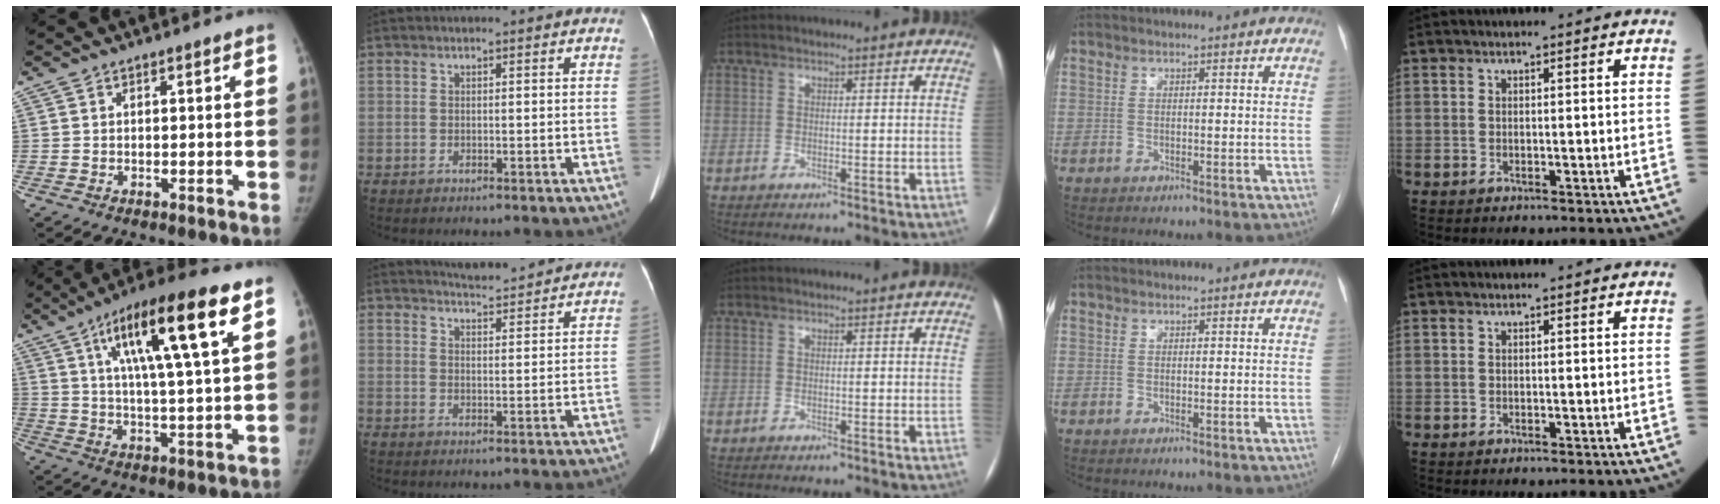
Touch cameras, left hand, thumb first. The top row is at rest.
{"thumb": {"total": 19.1, "force": [8.8, 3.5, 16.5], "torque": [-0.260, -0.016, 0.140]}, "index": {"total": 7.4, "force": [7.2, 0.6, 1.4], "torque": [-0.029, 0.010, 0.094]}}